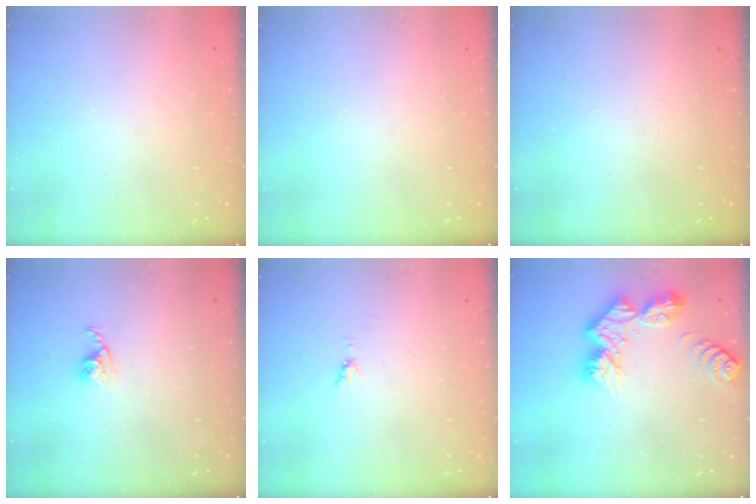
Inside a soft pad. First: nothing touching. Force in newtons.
{"total": 0.0}
{"total": 0.0}
{"total": 4.3, "press": 4.3, "slide": 0.1}
{"total": 5.7, "press": 5.7, "slide": 0.6}
{"total": 11.7, "press": 11.7, "slide": 1.1}